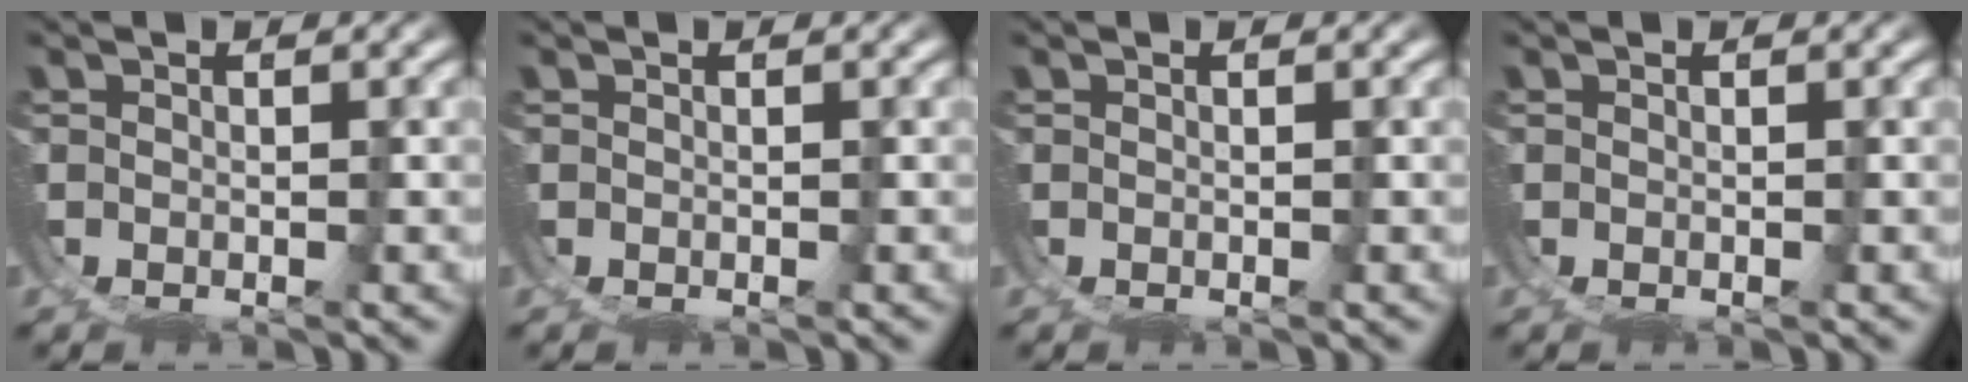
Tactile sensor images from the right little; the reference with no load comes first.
{"total": 0.0}
{"total": 0.0}
{"total": 0.0}